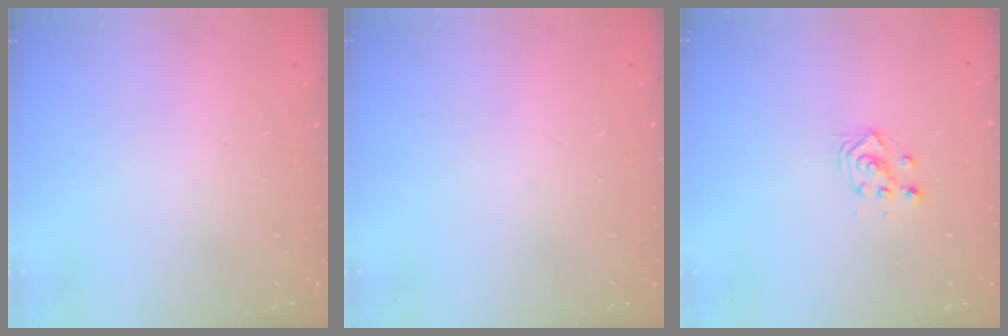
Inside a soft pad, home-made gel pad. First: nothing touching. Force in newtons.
{"total": 0.0}
{"total": 2.3, "press": 2.3, "slide": 0.1}